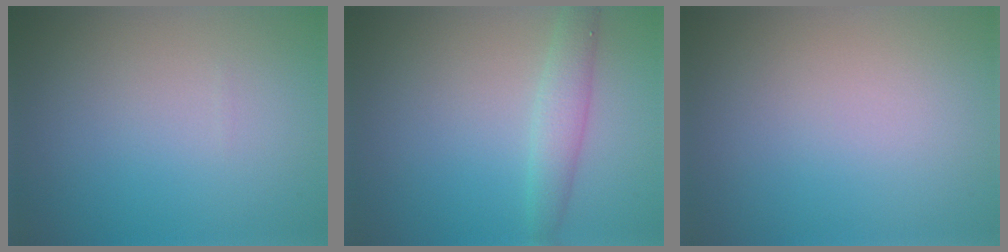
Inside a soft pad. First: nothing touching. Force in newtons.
{"total": 2.4, "press": 2.4, "slide": 0.1}
{"total": 0.0}